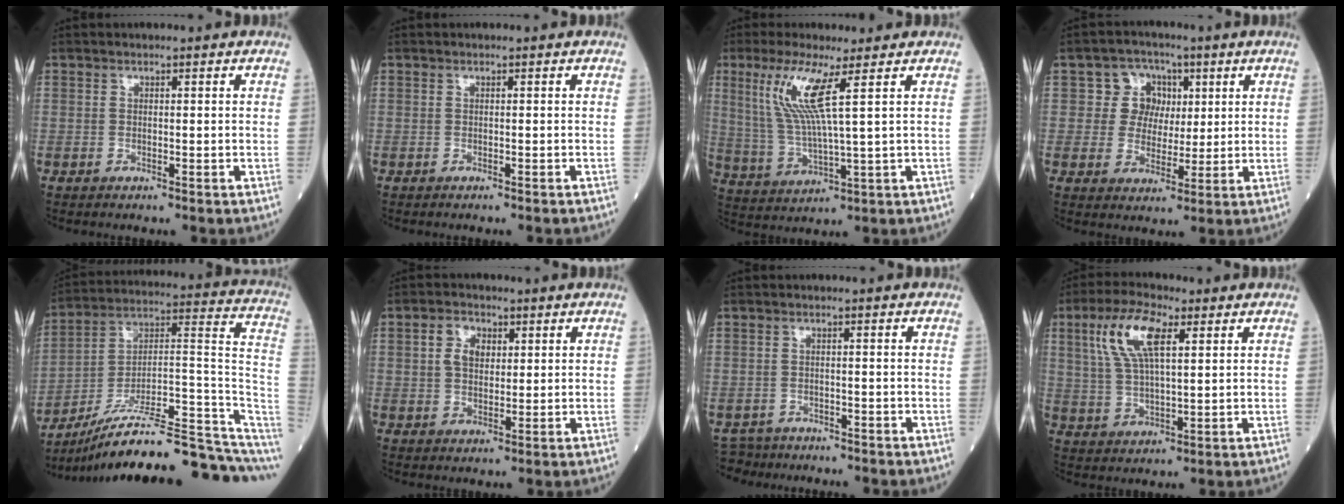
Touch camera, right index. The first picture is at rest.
{"total": 1.1, "force": [-1.0, 0.0, 0.4], "torque": [-0.003, 0.003, -0.014]}
{"total": 9.5, "force": [3.9, -0.3, 8.6], "torque": [-0.188, -0.004, 0.079]}
{"total": 6.4, "force": [1.8, 6.0, 1.4], "torque": [-0.016, 0.022, 0.032]}
{"total": 23.7, "force": [-19.4, 2.3, 13.4], "torque": [-0.128, 0.047, -0.298]}
{"total": 4.6, "force": [1.4, 3.1, 3.1], "torque": [-0.062, 0.012, 0.028]}
{"total": 4.2, "force": [-3.9, 1.4, -0.7], "torque": [0.014, -0.005, -0.067]}
{"total": 10.0, "force": [4.1, 3.0, 8.7], "torque": [-0.186, 0.016, 0.080]}